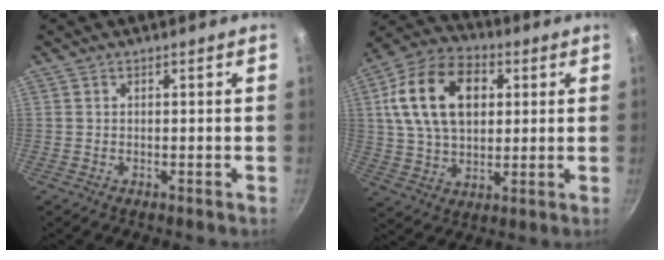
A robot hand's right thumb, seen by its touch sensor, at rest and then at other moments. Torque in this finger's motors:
{"motor_torque": [-0.56, 3.11, 1.34, 0.32, 0.15]}